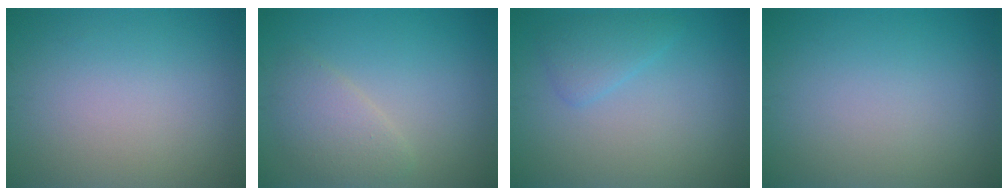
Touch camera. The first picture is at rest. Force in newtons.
{"total": 2.7, "press": 2.7, "slide": 0.2}
{"total": 2.0, "press": 2.0, "slide": 0.2}
{"total": 0.0}